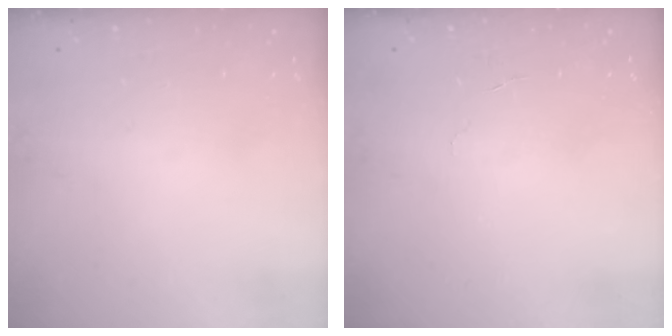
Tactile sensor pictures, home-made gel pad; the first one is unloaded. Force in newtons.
{"total": 4.0, "press": 3.9, "slide": 0.4}